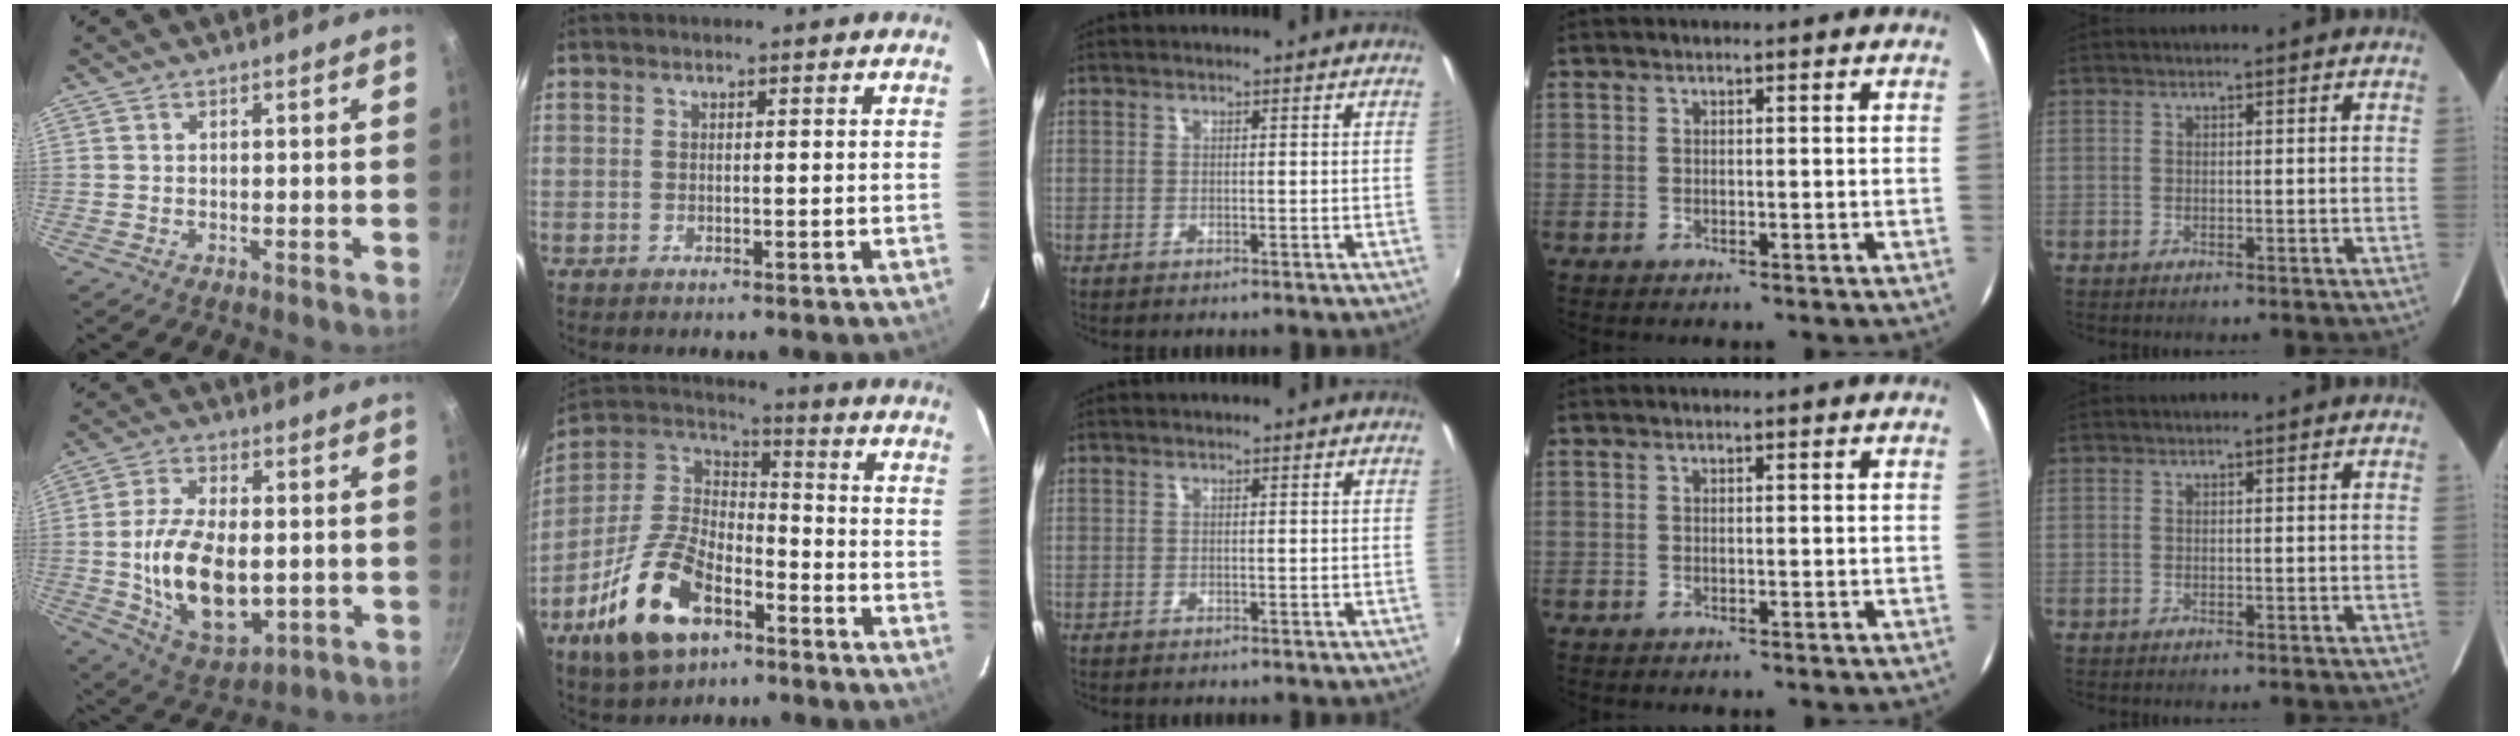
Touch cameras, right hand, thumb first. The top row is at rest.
{"thumb": {"total": 17.1, "force": [-1.3, 9.6, 14.1], "torque": [-0.238, -0.002, -0.010]}, "index": {"total": 18.2, "force": [-9.8, 9.4, 12.2], "torque": [-0.264, 0.001, -0.176]}}